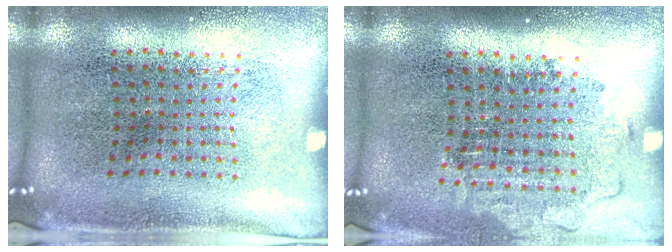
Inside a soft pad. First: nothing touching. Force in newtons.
{"total": 1.1, "press": 1.0, "slide": 0.5}